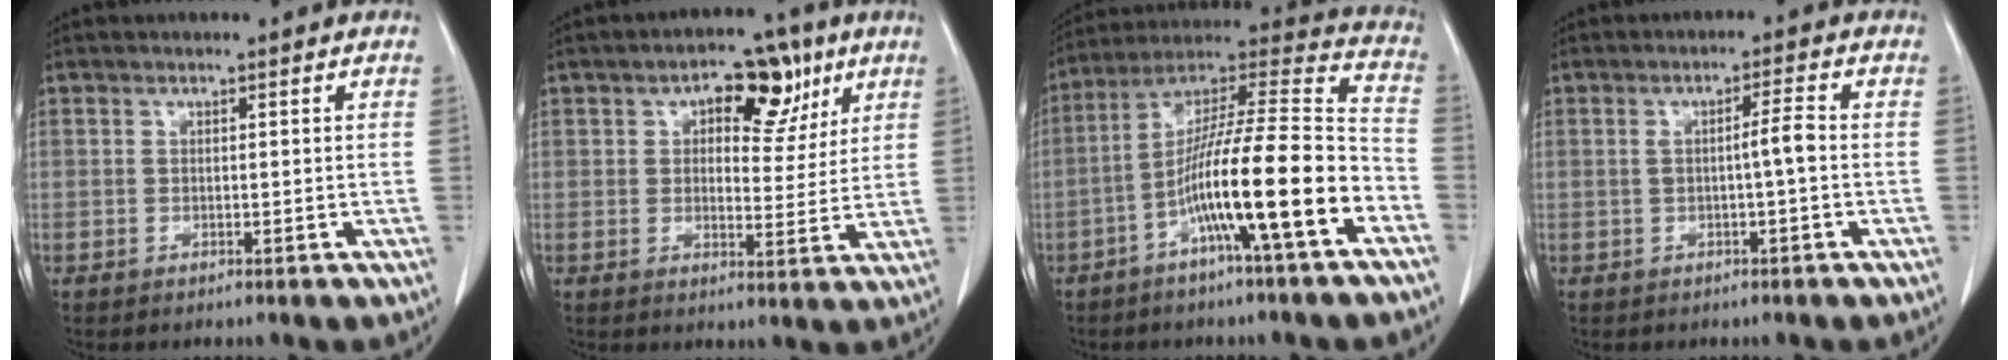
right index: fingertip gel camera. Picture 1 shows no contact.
{"total": 10.4, "force": [4.8, 5.6, 7.3], "torque": [-0.101, 0.024, 0.073]}
{"total": 19.2, "force": [-7.3, 0.8, 17.7], "torque": [-0.304, 0.007, -0.128]}
{"total": 3.5, "force": [-0.4, 0.4, 3.5], "torque": [-0.066, 0.009, -0.002]}